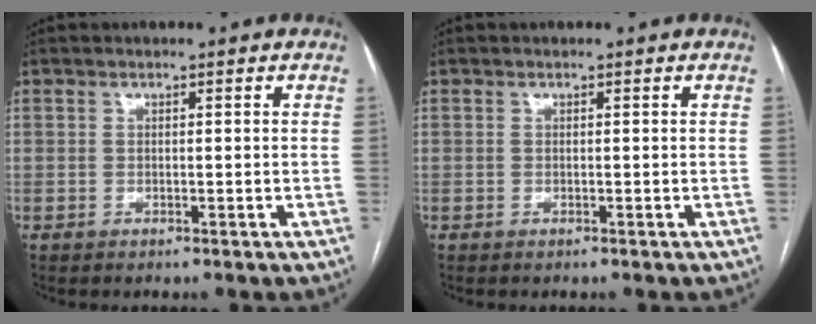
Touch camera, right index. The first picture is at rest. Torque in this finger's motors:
{"motor_torque": [-0.04, 0.29, -0.03, -0.01]}